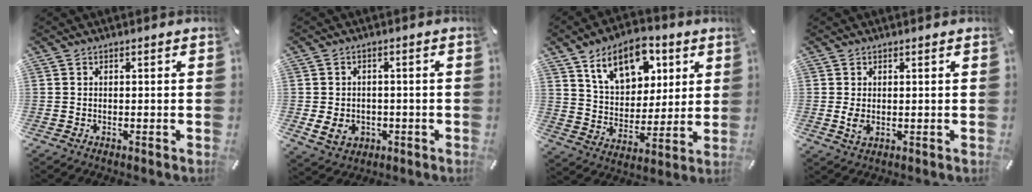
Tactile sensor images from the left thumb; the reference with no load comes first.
{"total": 6.2, "force": [-1.4, 5.3, 2.9], "torque": [-0.055, 0.004, -0.027]}
{"total": 14.4, "force": [7.9, 9.5, 7.3], "torque": [-0.119, -0.026, 0.144]}
{"total": 2.6, "force": [0.0, 1.5, 2.2], "torque": [-0.047, -0.006, -0.005]}